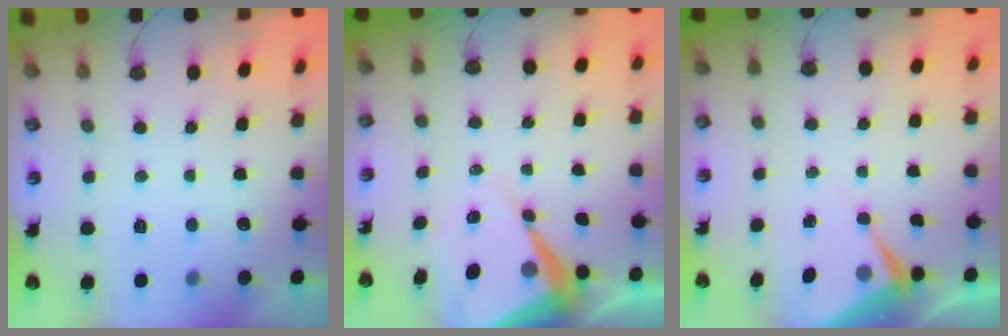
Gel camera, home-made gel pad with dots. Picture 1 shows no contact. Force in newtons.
{"total": 11.8, "press": 11.8, "slide": 1.0}
{"total": 6.3, "press": 6.3, "slide": 0.7}